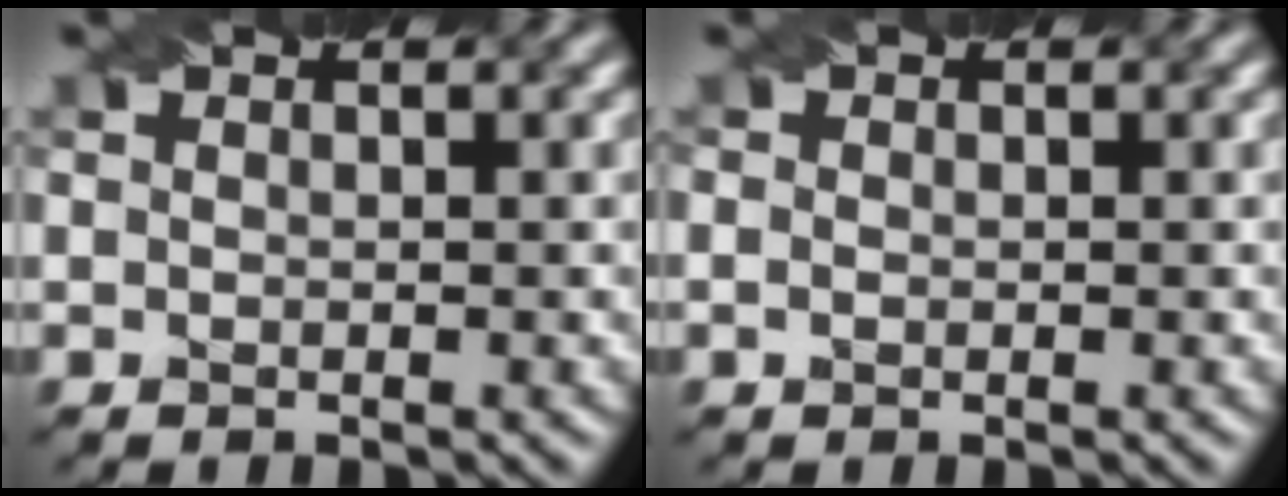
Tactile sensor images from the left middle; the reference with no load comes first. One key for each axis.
{"total": 0.8, "fx": -0.1, "fy": 0.7, "fz": 0.3, "tx": -0.004, "ty": 0.000, "tz": -0.008}